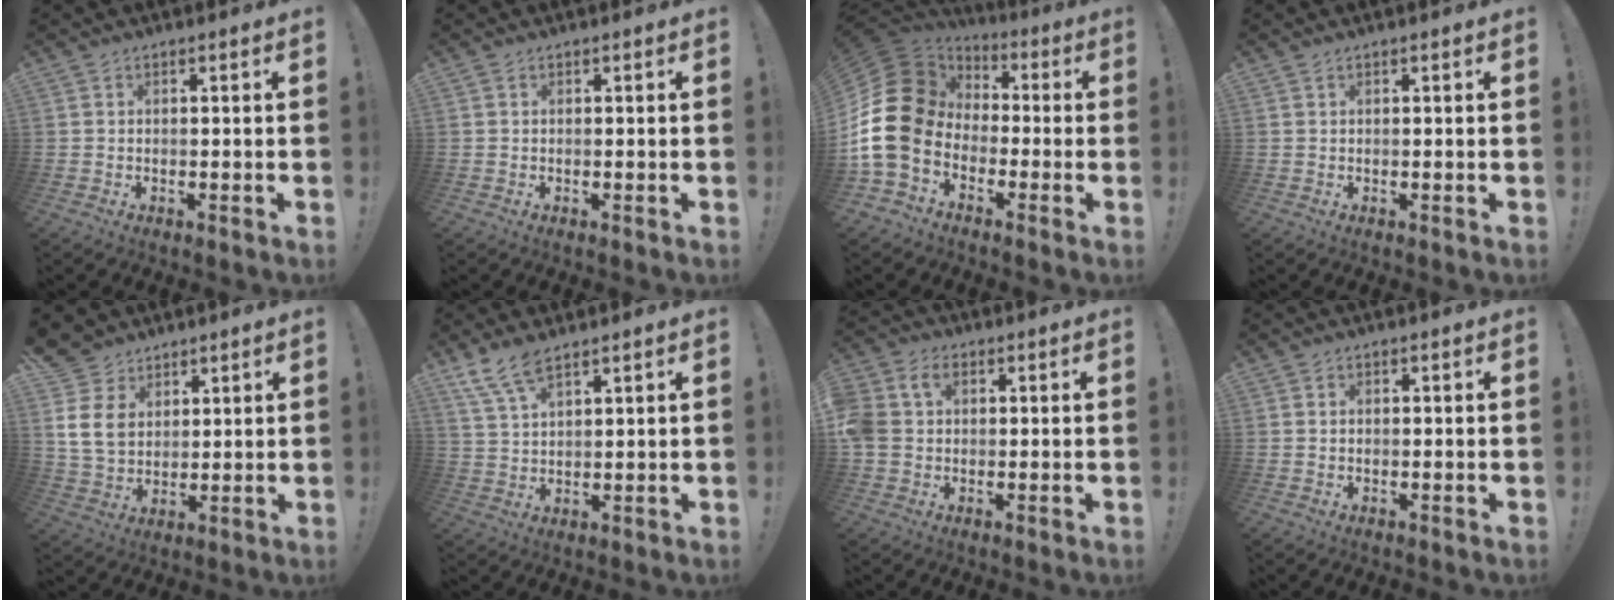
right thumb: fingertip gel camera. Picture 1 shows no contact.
{"total": 0.0}
{"total": 17.4, "force": [-1.5, 13.8, 10.5], "torque": [-0.212, 0.011, -0.010]}
{"total": 0.0}
{"total": 12.4, "force": [5.1, 9.8, 5.7], "torque": [-0.111, -0.028, 0.106]}
{"total": 7.4, "force": [5.9, 2.2, 3.9], "torque": [-0.073, -0.028, 0.110]}
{"total": 7.9, "force": [1.6, 6.1, 4.9], "torque": [-0.099, 0.005, 0.033]}
{"total": 0.6, "force": [0.2, 0.5, 0.2], "torque": [-0.007, 0.003, 0.005]}